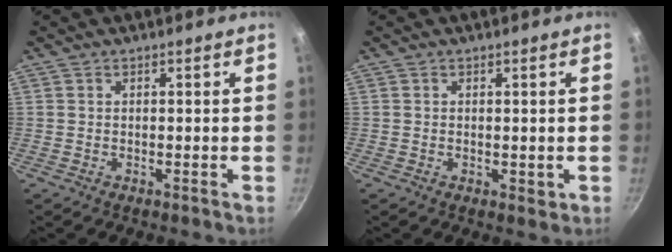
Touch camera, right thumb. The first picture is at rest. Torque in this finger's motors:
{"motor_torque": [-0.35, 0.08, -0.31, 0.17, 0.06]}